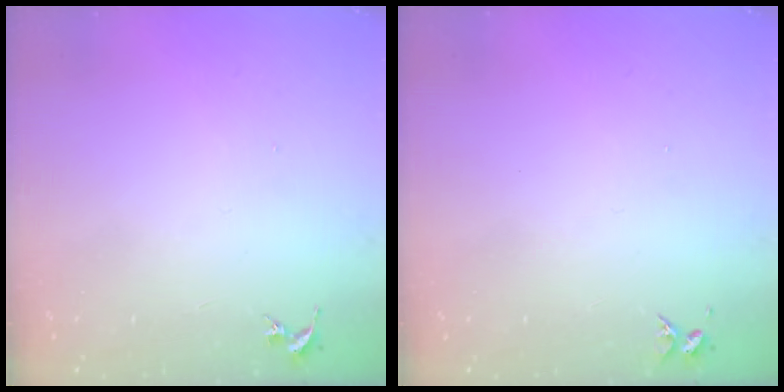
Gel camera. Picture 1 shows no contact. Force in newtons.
{"total": 3.7, "press": 3.6, "slide": 0.4}